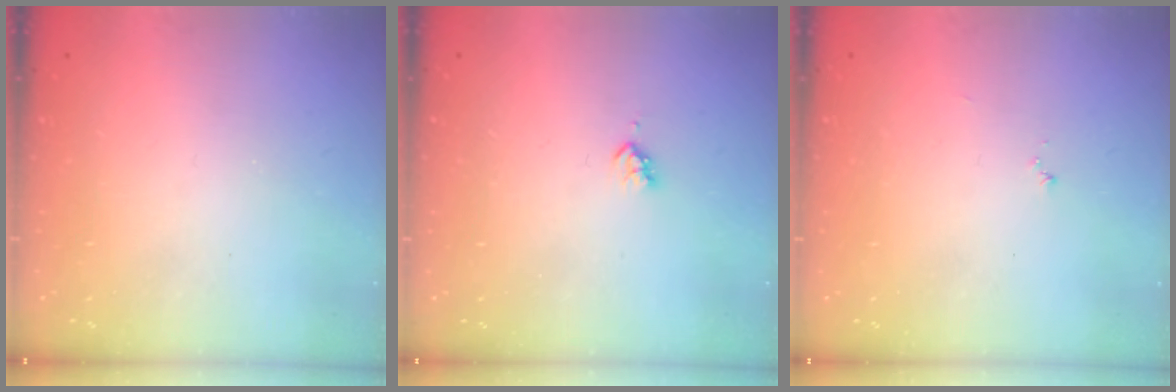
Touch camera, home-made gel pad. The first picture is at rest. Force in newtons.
{"total": 2.3, "press": 2.3, "slide": 0.4}
{"total": 3.8, "press": 3.8, "slide": 0.3}